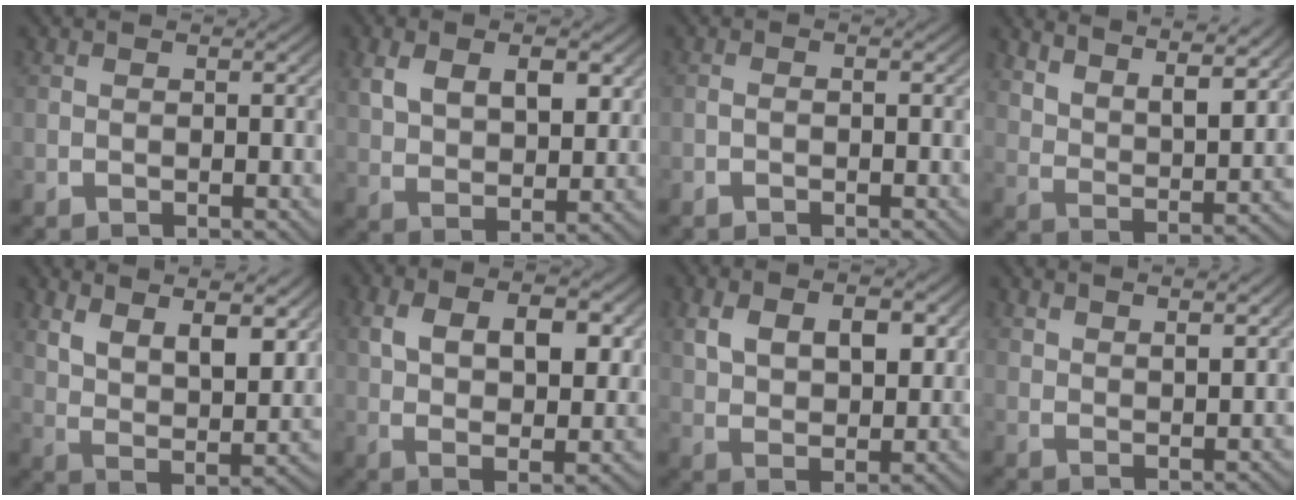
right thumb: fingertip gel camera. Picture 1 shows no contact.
{"total": 4.5, "force": [2.0, 2.4, 3.3], "torque": [-0.057, -0.007, 0.049]}
{"total": 0.7, "force": [-0.6, 0.1, 0.4], "torque": [-0.010, -0.002, -0.010]}
{"total": 6.7, "force": [4.8, 2.6, 3.9], "torque": [-0.065, -0.006, 0.087]}
{"total": 9.8, "force": [3.9, 5.4, 7.2], "torque": [-0.132, -0.014, 0.072]}
{"total": 6.6, "force": [1.4, 3.5, 5.5], "torque": [-0.099, -0.013, 0.036]}
{"total": 4.9, "force": [1.9, 2.7, 3.7], "torque": [-0.065, -0.011, 0.049]}
{"total": 2.9, "force": [2.7, 0.2, 0.8], "torque": [-0.013, 0.000, 0.054]}